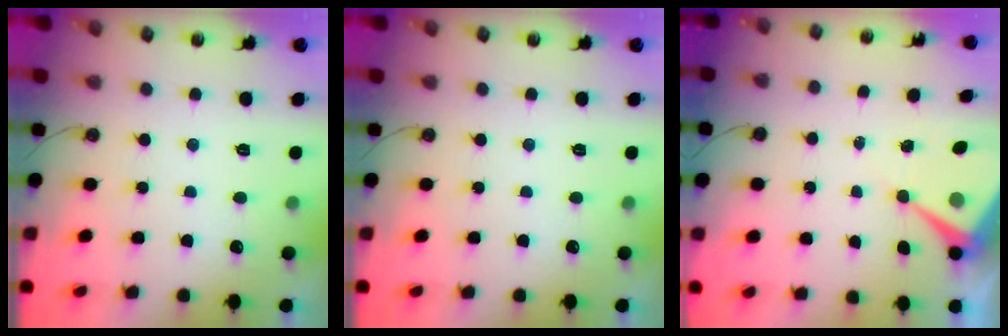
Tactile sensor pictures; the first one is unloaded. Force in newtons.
{"total": 0.0}
{"total": 8.2, "press": 8.2, "slide": 0.6}